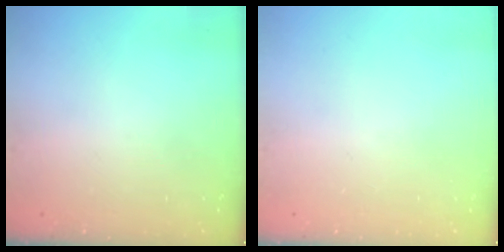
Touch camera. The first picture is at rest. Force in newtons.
{"total": 0.0}